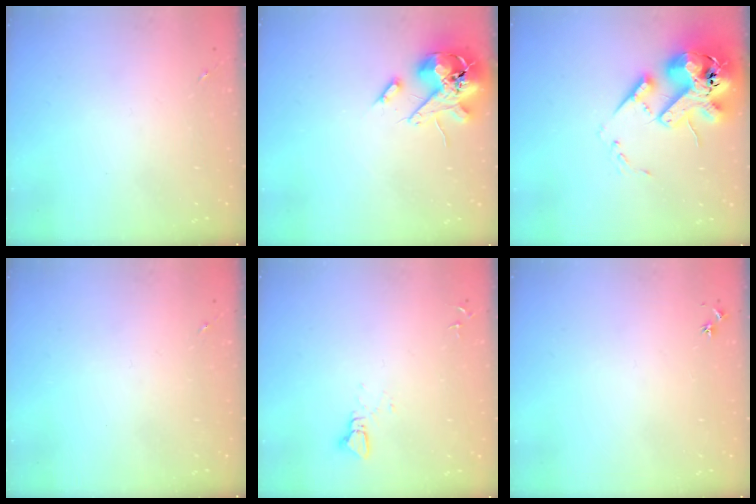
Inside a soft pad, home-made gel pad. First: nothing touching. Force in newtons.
{"total": 14.6, "press": 14.4, "slide": 2.4}
{"total": 21.9, "press": 21.5, "slide": 4.0}
{"total": 0.0}
{"total": 2.3, "press": 2.3, "slide": 0.1}
{"total": 3.1, "press": 3.0, "slide": 0.4}